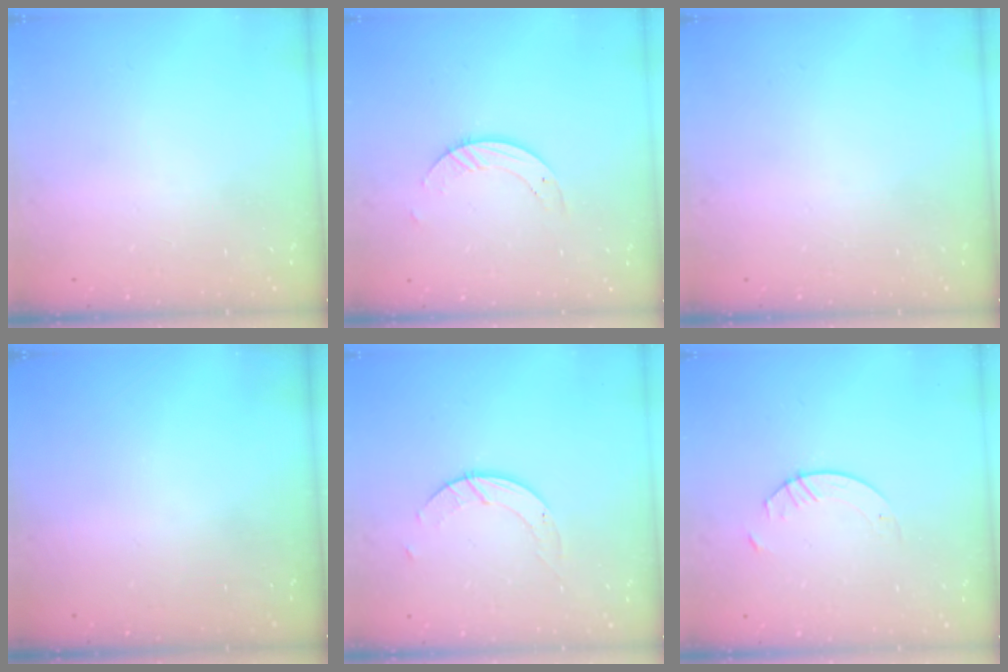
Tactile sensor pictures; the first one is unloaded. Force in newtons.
{"total": 4.6, "press": 4.6, "slide": 0.5}
{"total": 0.0}
{"total": 0.0}
{"total": 3.0, "press": 3.0, "slide": 0.3}
{"total": 2.9, "press": 2.9, "slide": 0.3}